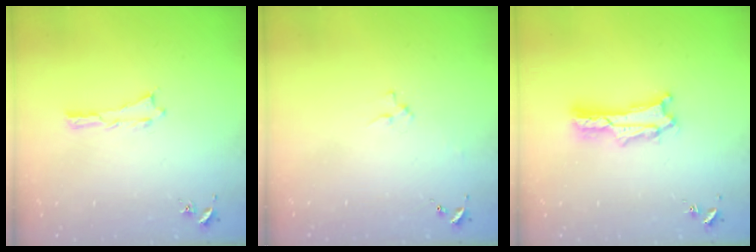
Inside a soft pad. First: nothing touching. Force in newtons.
{"total": 2.3, "press": 2.3, "slide": 0.3}
{"total": 2.0, "press": 2.0, "slide": 0.3}